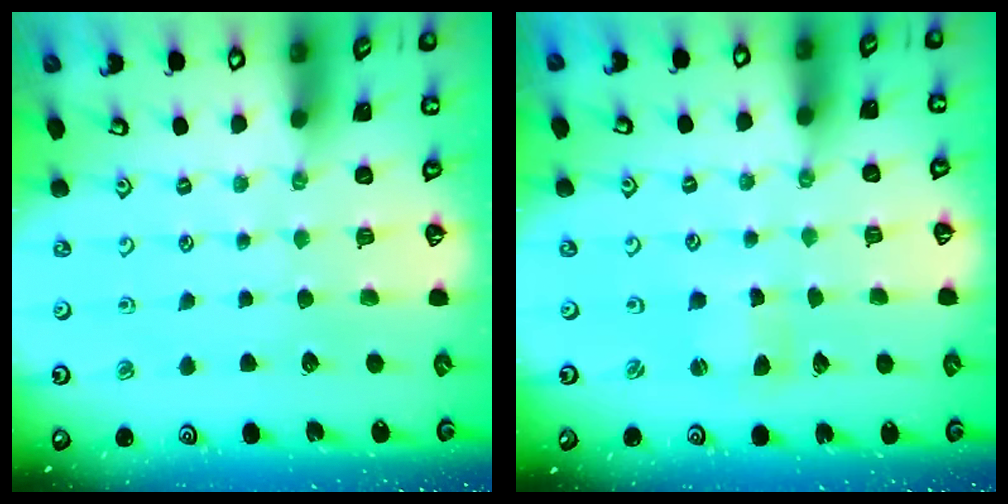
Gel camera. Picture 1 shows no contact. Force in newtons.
{"total": 1.7, "press": 1.7, "slide": 0.4}